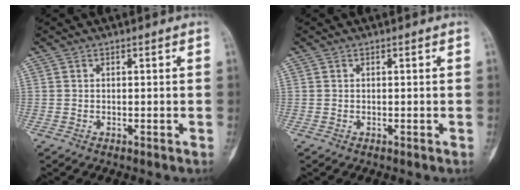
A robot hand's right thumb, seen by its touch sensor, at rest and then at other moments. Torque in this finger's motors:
{"motor_torque": [0.01, 0.01, 0.00, 0.04, 0.00]}